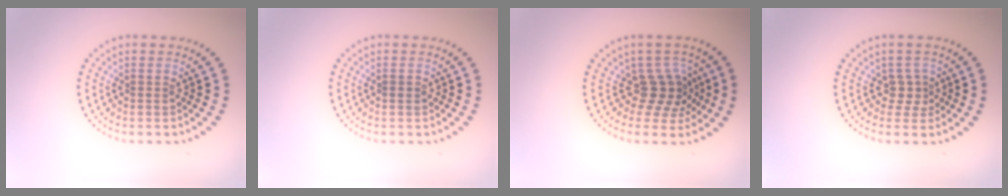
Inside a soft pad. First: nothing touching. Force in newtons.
{"total": 0.7, "press": 0.7, "slide": 0.1}
{"total": 3.0, "press": 2.2, "slide": 2.0}
{"total": 1.7, "press": 1.1, "slide": 1.3}